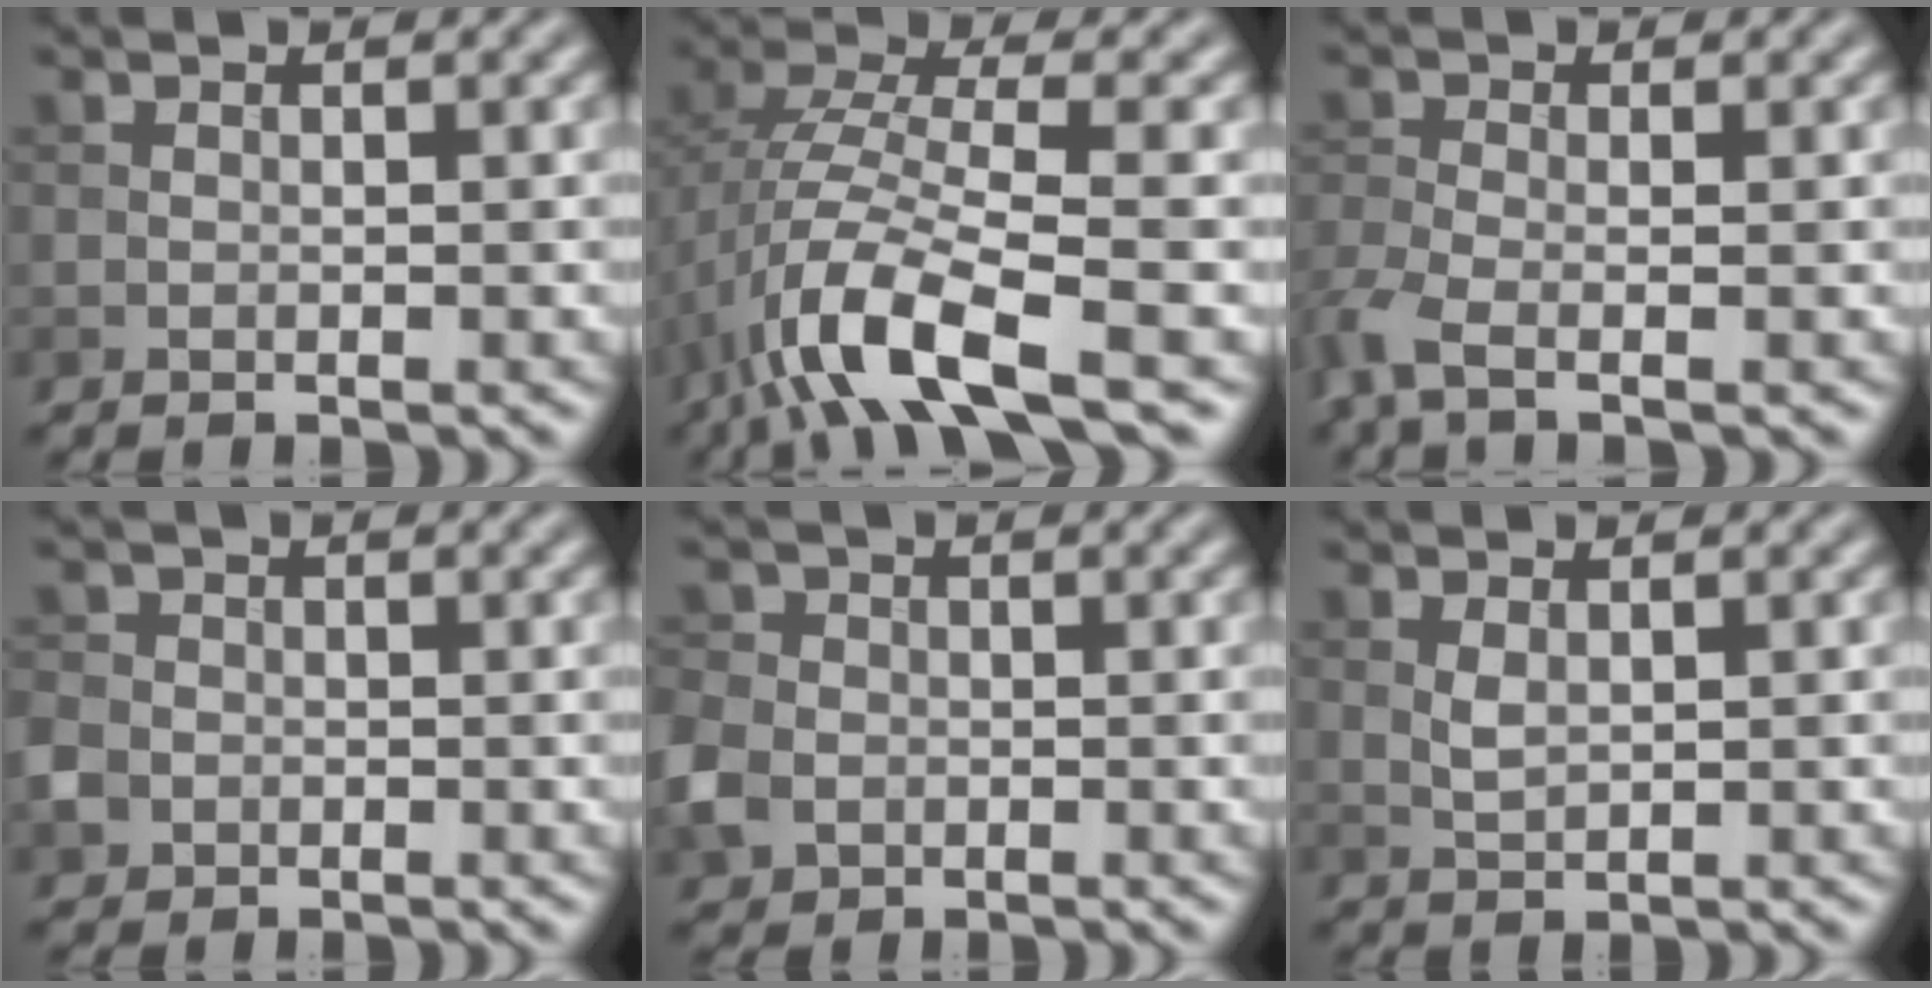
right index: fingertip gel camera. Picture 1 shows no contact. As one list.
[{"total": 9.2, "force": [-4.4, 2.6, 7.6], "torque": [-0.153, 0.008, -0.092]}, {"total": 3.7, "force": [-2.1, 1.4, 2.7], "torque": [-0.073, -0.017, -0.053]}, {"total": 2.4, "force": [-0.8, 2.1, 0.8], "torque": [-0.014, -0.003, -0.015]}, {"total": 3.8, "force": [-1.1, 3.2, 1.7], "torque": [-0.047, -0.003, -0.033]}, {"total": 1.2, "force": [0.4, 0.6, 1.0], "torque": [-0.029, -0.003, 0.014]}]